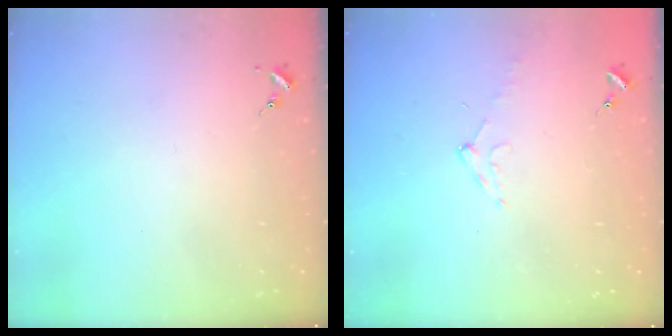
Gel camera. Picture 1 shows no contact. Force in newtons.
{"total": 6.9, "press": 6.9, "slide": 0.8}